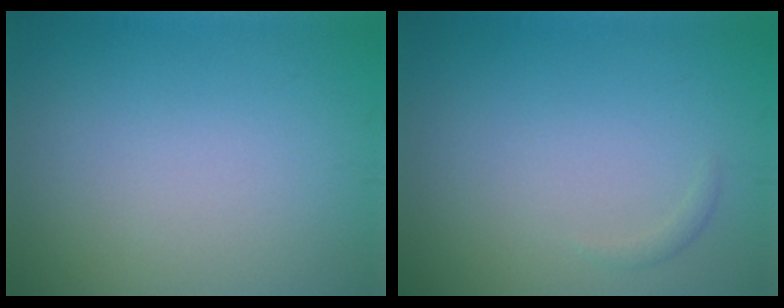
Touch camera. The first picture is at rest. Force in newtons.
{"total": 0.6, "press": 0.6, "slide": 0.0}